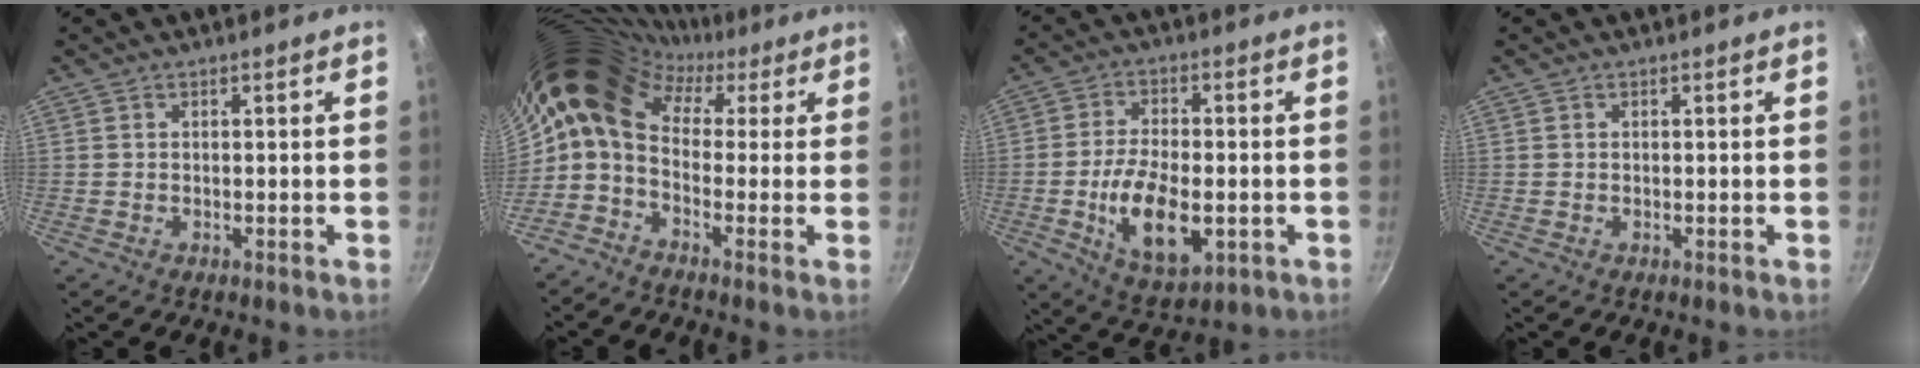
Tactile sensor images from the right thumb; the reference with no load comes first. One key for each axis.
{"total": 12.9, "fx": 4.0, "fy": 8.7, "fz": 8.5, "tx": -0.139, "ty": 0.018, "tz": 0.044}
{"total": 13.3, "fx": -3.0, "fy": 6.7, "fz": 11.0, "tx": -0.188, "ty": 0.008, "tz": -0.044}
{"total": 0.0}